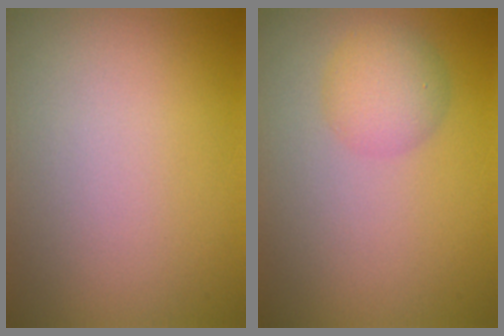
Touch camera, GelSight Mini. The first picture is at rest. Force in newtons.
{"total": 2.8, "press": 2.8, "slide": 0.0}